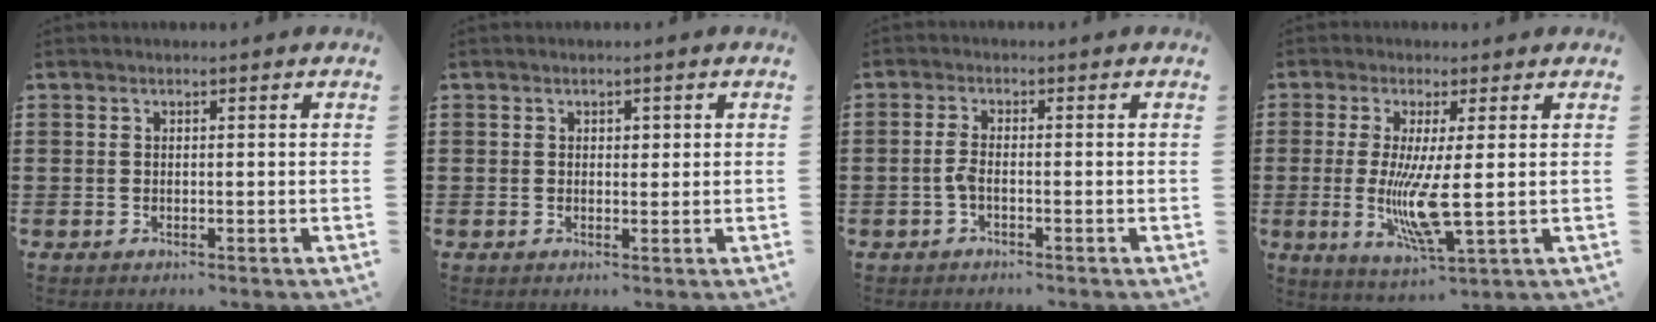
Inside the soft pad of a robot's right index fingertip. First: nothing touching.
{"total": 1.0, "force": [0.3, 0.7, 0.5], "torque": [-0.003, 0.002, 0.004]}
{"total": 2.2, "force": [-0.9, 0.5, 1.9], "torque": [-0.052, -0.005, -0.021]}
{"total": 7.9, "force": [-0.1, 0.9, 7.8], "torque": [-0.169, -0.025, -0.007]}